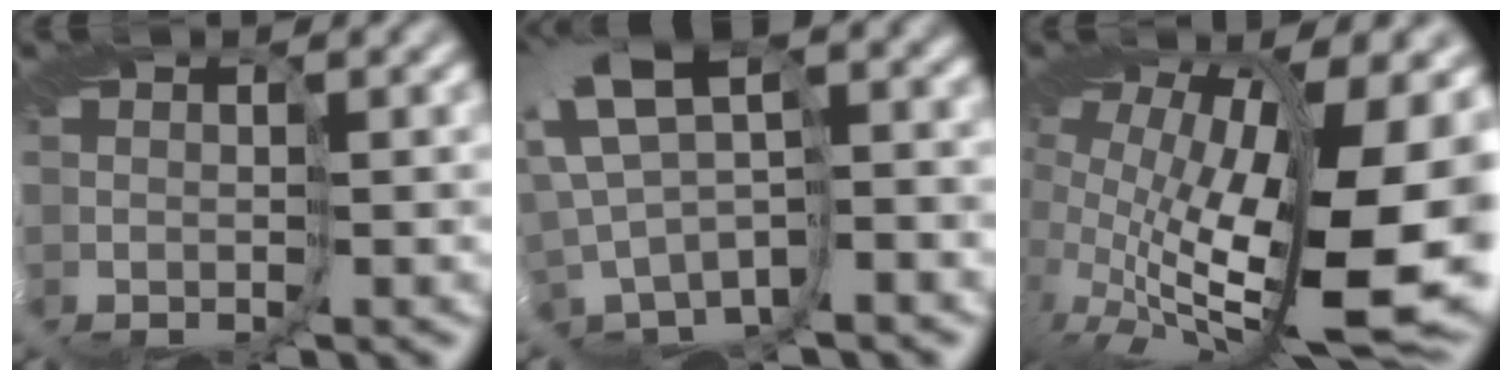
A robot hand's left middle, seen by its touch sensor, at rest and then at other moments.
{"total": 4.8, "force": [2.5, 1.3, 3.9], "torque": [-0.093, 0.027, 0.042]}
{"total": 15.1, "force": [-0.3, 5.9, 13.9], "torque": [-0.221, -0.050, 0.014]}